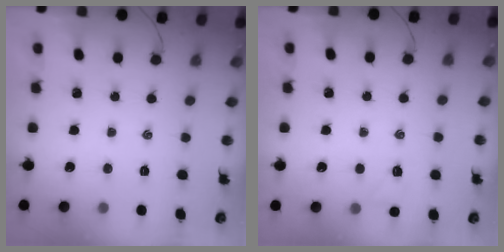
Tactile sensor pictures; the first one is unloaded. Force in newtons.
{"total": 4.4, "press": 4.2, "slide": 1.2}